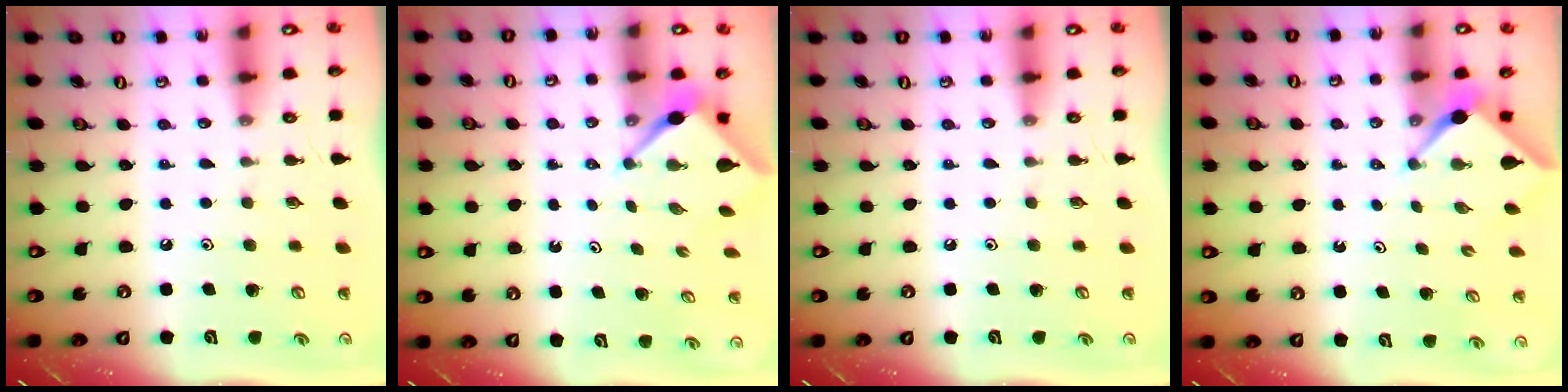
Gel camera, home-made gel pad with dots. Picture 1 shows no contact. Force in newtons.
{"total": 2.7, "press": 2.7, "slide": 0.0}
{"total": 0.0}
{"total": 2.4, "press": 2.4, "slide": 0.3}